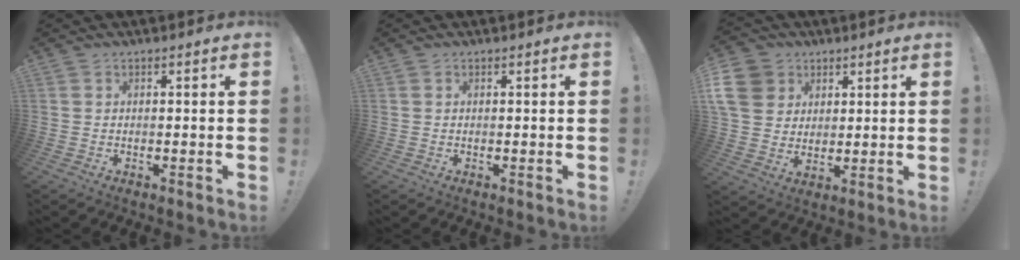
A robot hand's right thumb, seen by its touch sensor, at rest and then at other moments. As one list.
[{"total": 0.0}, {"total": 12.4, "force": [4.5, 10.4, 5.0], "torque": [-0.082, -0.018, 0.096]}]